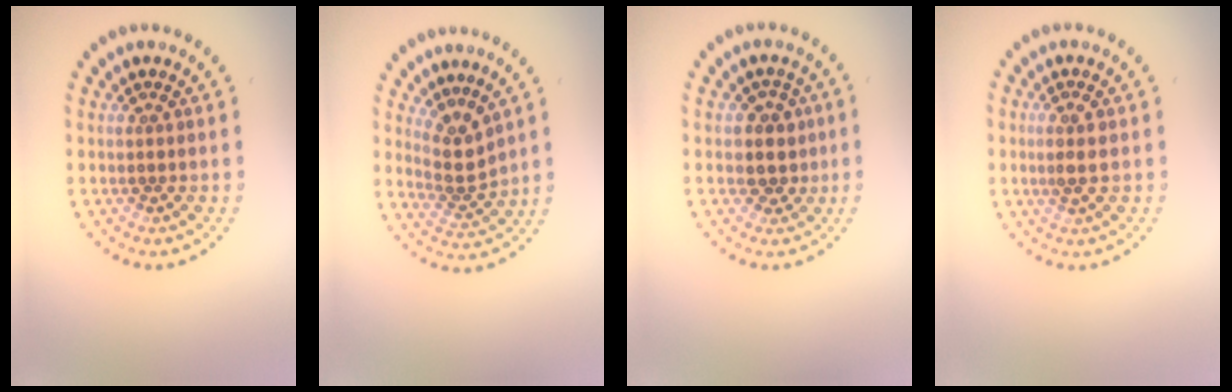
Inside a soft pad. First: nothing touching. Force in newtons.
{"total": 2.8, "press": 2.0, "slide": 2.0}
{"total": 2.5, "press": 2.2, "slide": 1.1}
{"total": 1.7, "press": 1.6, "slide": 0.7}